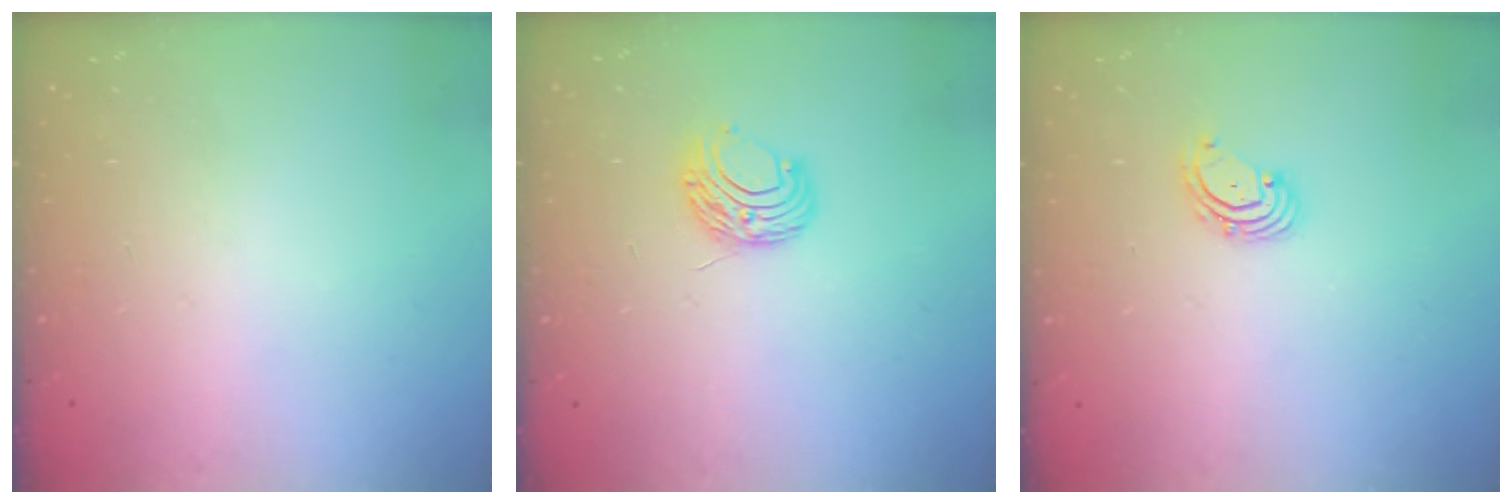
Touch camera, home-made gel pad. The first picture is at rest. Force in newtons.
{"total": 7.5, "press": 7.4, "slide": 0.6}
{"total": 2.6, "press": 2.5, "slide": 0.6}